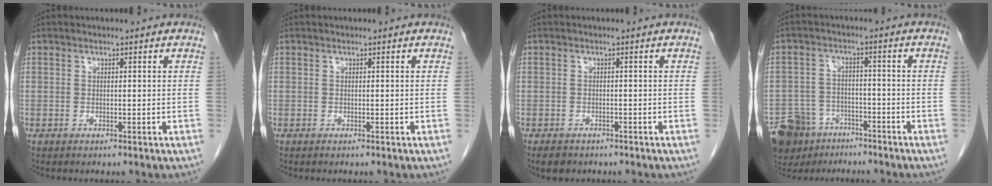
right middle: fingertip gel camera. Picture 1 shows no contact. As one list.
[{"total": 0.0}, {"total": 3.1, "force": [-2.4, 1.7, 1.0], "torque": [-0.017, -0.001, -0.030]}, {"total": 9.5, "force": [-7.1, 5.9, 2.0], "torque": [-0.050, 0.008, -0.115]}]